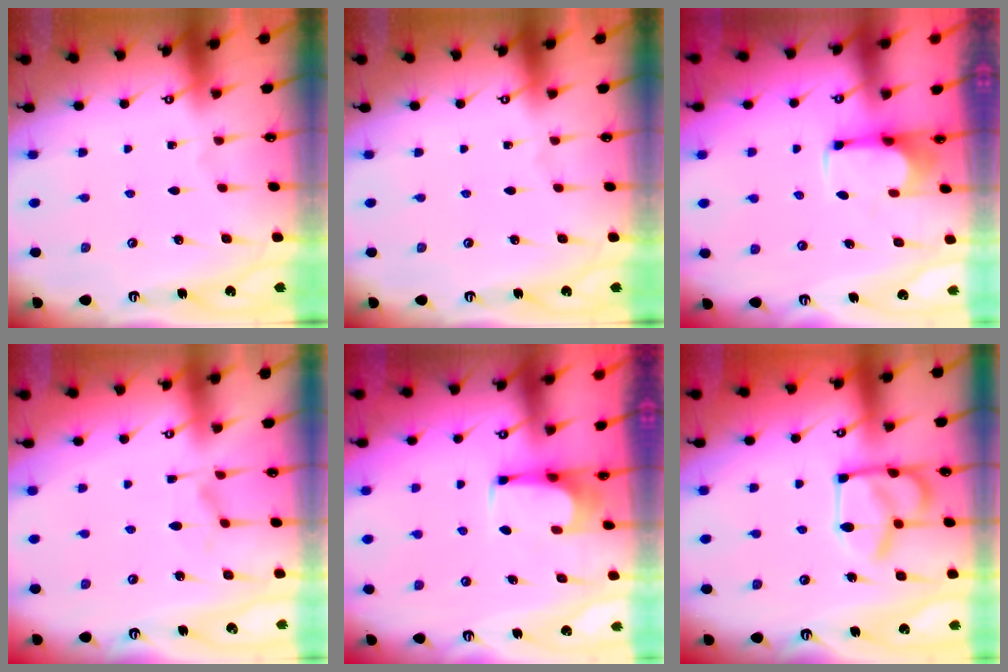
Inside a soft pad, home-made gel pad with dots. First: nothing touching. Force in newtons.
{"total": 0.0}
{"total": 2.6, "press": 2.4, "slide": 1.1}
{"total": 1.6, "press": 1.3, "slide": 0.9}
{"total": 3.6, "press": 3.6, "slide": 0.2}
{"total": 14.1, "press": 14.1, "slide": 0.9}